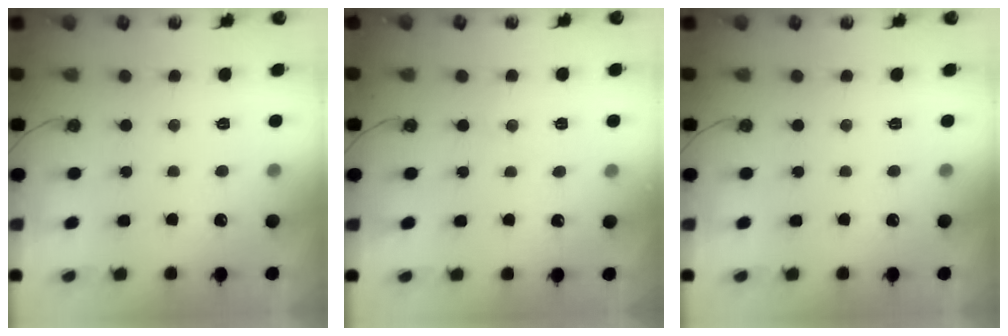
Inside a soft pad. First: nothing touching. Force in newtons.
{"total": 3.6, "press": 3.6, "slide": 0.6}
{"total": 0.0}